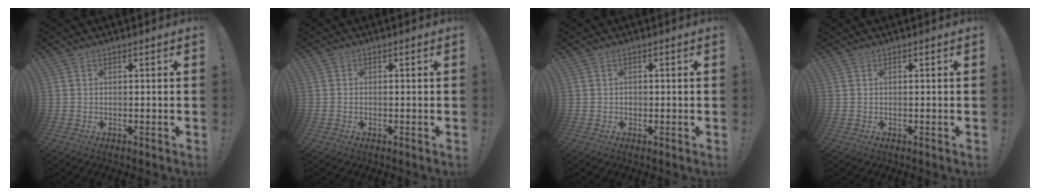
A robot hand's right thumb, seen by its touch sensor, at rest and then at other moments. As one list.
[{"total": 0.6, "force": [-0.5, 0.4, 0.1], "torque": [-0.002, 0.002, -0.007]}, {"total": 1.0, "force": [-0.4, 0.8, 0.3], "torque": [-0.010, 0.005, -0.006]}, {"total": 0.0}]